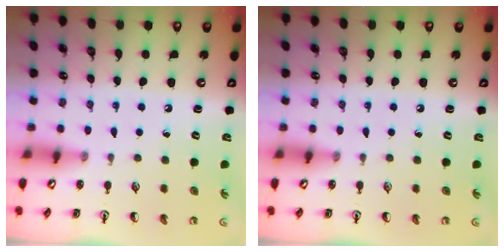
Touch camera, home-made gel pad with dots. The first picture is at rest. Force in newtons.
{"total": 0.0}